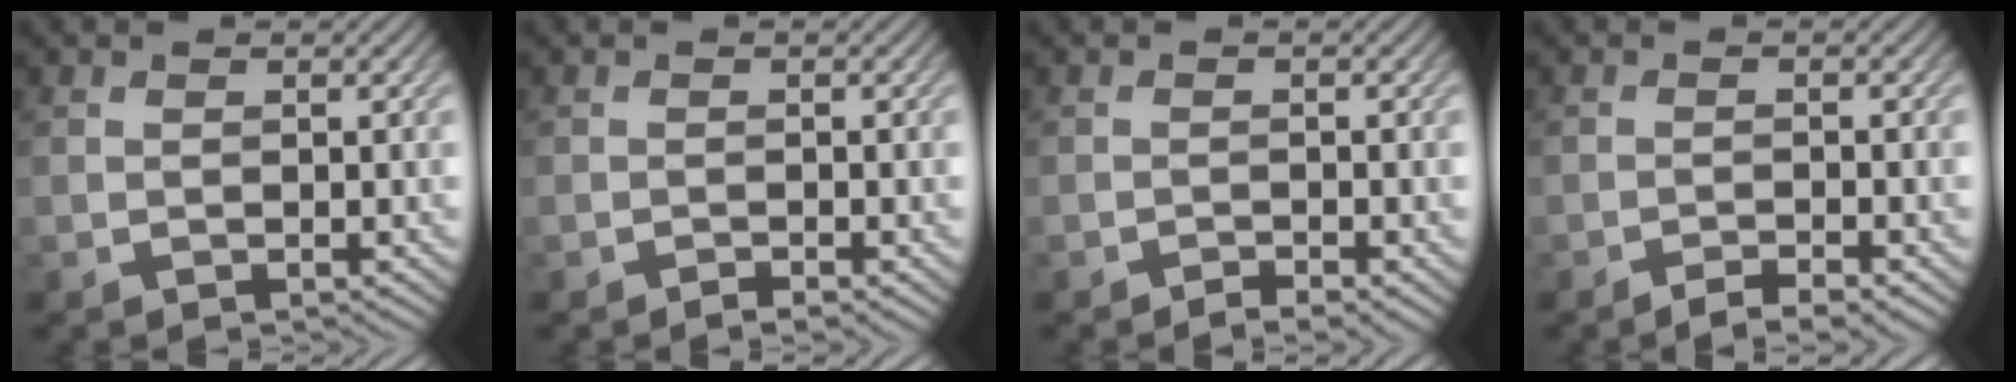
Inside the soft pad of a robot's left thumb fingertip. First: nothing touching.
{"total": 1.0, "force": [-0.7, 0.1, 0.7], "torque": [-0.011, -0.001, -0.013]}
{"total": 1.6, "force": [-1.2, 0.2, 1.0], "torque": [-0.015, 0.001, -0.022]}
{"total": 2.6, "force": [-2.0, 0.3, 1.7], "torque": [-0.025, 0.003, -0.039]}